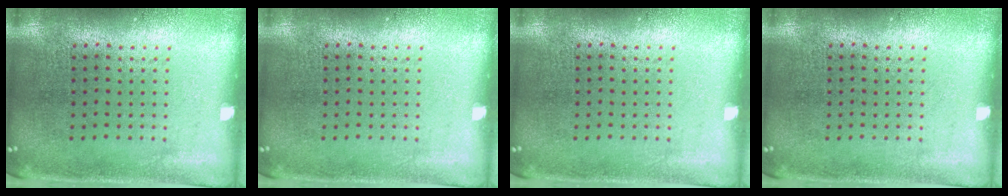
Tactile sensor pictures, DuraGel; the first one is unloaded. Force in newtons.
{"total": 0.0}
{"total": 0.0}
{"total": 0.0}